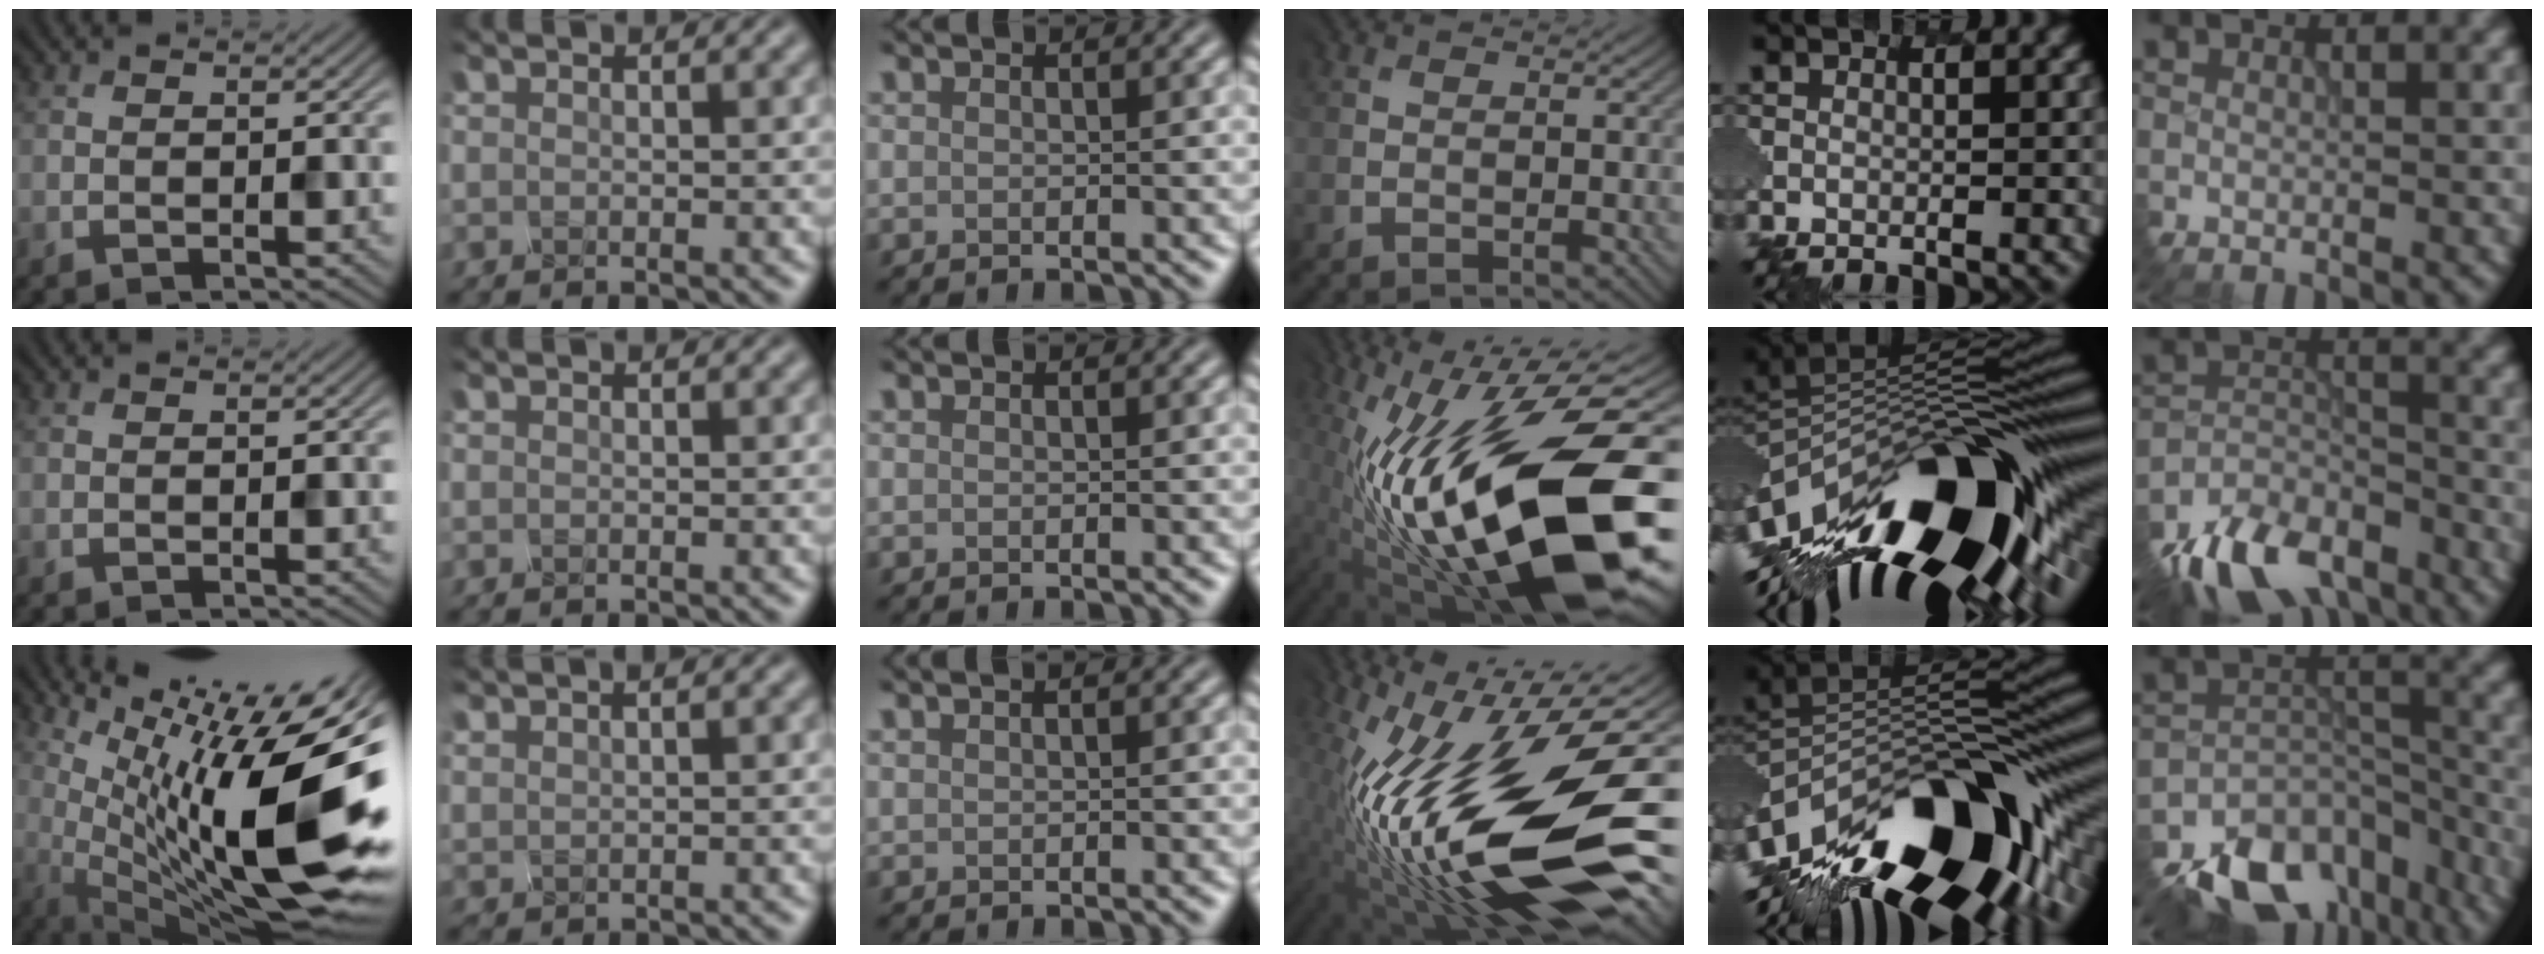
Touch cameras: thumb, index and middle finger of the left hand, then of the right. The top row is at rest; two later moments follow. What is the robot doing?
{"motion": "disassemble", "object": "battery cover"}